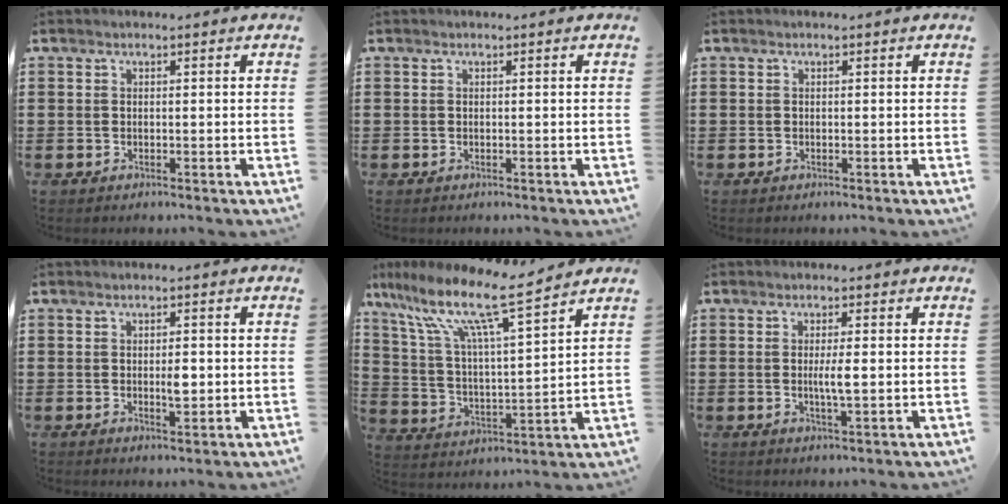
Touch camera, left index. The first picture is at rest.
{"total": 0.0}
{"total": 0.0}
{"total": 2.7, "force": [-0.1, 1.1, 2.5], "torque": [-0.039, -0.003, -0.003]}
{"total": 12.3, "force": [9.2, 1.4, 8.0], "torque": [-0.186, -0.052, 0.153]}
{"total": 3.0, "force": [-0.1, 0.3, 3.0], "torque": [-0.055, -0.006, -0.003]}